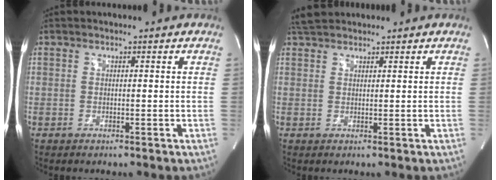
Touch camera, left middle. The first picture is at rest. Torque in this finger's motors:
{"motor_torque": [0.19, -0.04, -0.09, 0.01]}